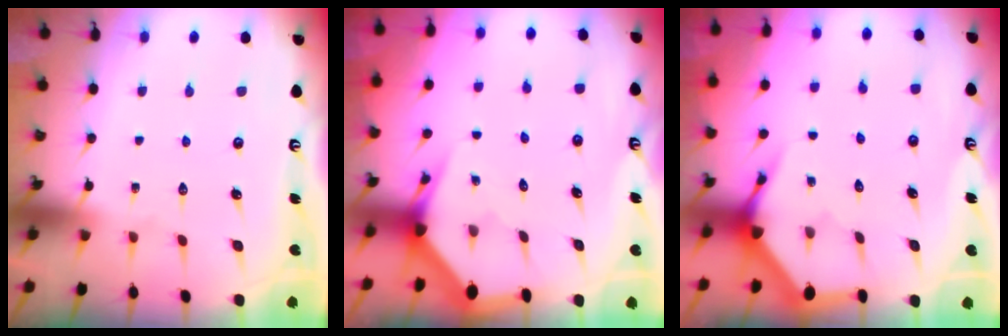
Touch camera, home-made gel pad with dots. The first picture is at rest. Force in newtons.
{"total": 3.0, "press": 2.9, "slide": 0.5}
{"total": 3.7, "press": 3.7, "slide": 0.4}